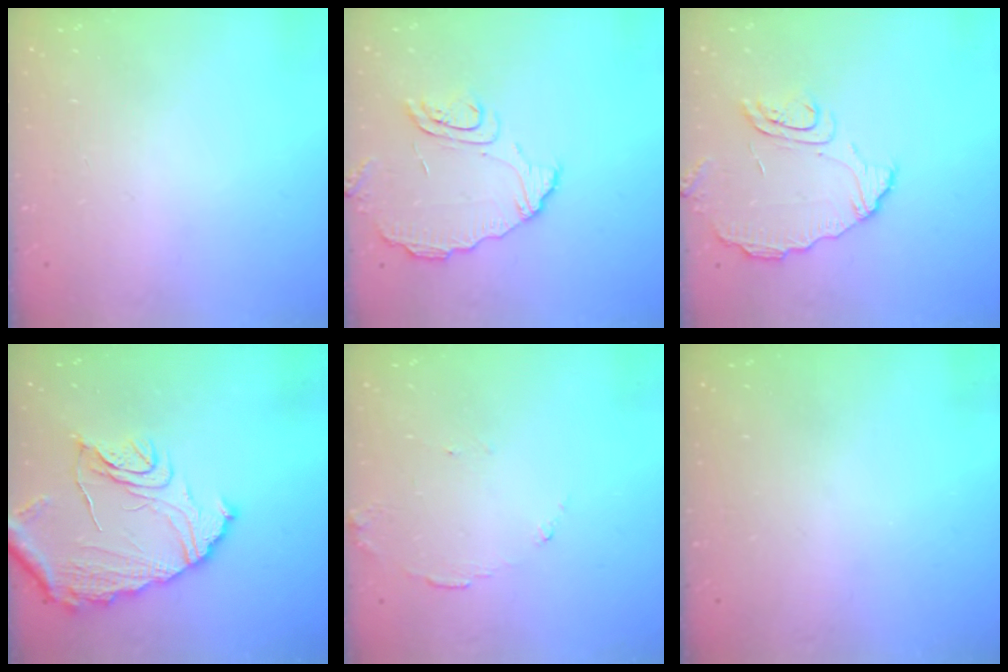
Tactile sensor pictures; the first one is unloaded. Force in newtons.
{"total": 9.0, "press": 9.0, "slide": 0.8}
{"total": 9.0, "press": 9.0, "slide": 0.8}
{"total": 16.7, "press": 16.6, "slide": 1.3}
{"total": 7.8, "press": 7.8, "slide": 0.5}
{"total": 3.0, "press": 3.0, "slide": 0.1}